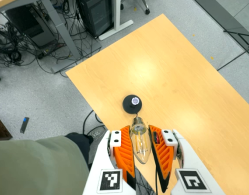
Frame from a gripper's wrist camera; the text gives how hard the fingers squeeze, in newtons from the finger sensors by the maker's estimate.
{"total": 19.0, "left": 20.9, "right": 17.1}